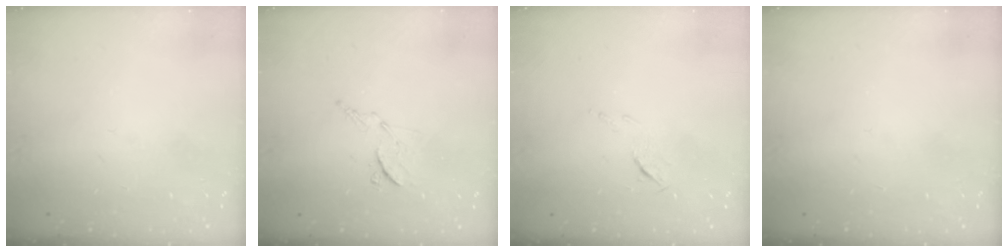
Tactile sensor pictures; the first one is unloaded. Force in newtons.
{"total": 6.8, "press": 6.7, "slide": 0.8}
{"total": 5.1, "press": 5.0, "slide": 0.8}
{"total": 0.0}